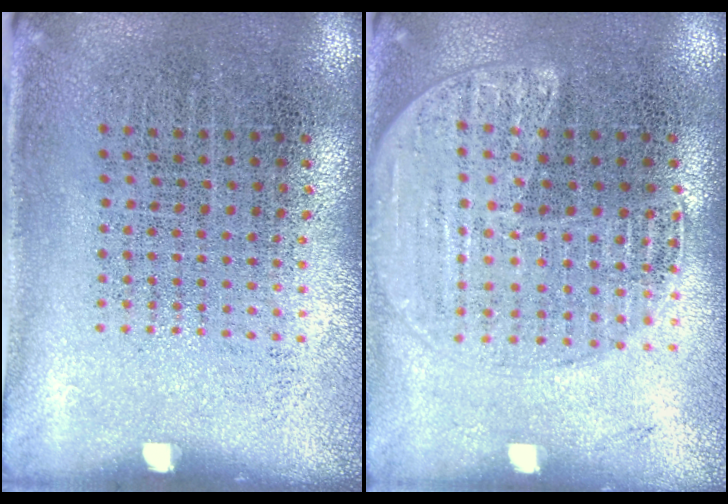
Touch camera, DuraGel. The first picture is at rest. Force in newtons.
{"total": 1.6, "press": 1.5, "slide": 0.4}